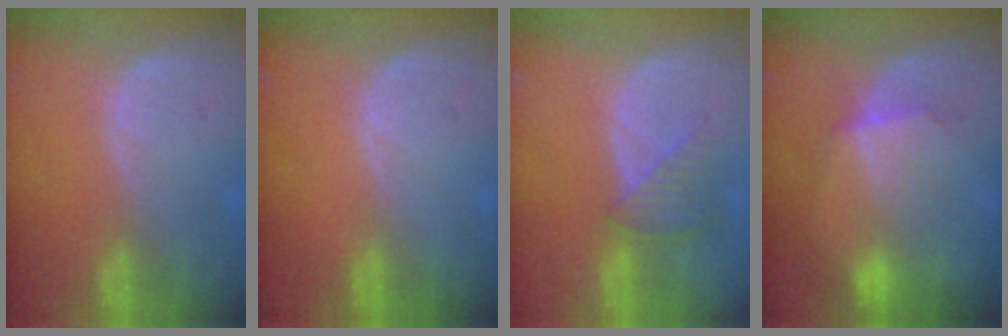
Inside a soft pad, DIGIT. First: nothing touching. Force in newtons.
{"total": 0.0}
{"total": 3.9, "press": 3.6, "slide": 1.5}
{"total": 8.0, "press": 7.9, "slide": 1.0}